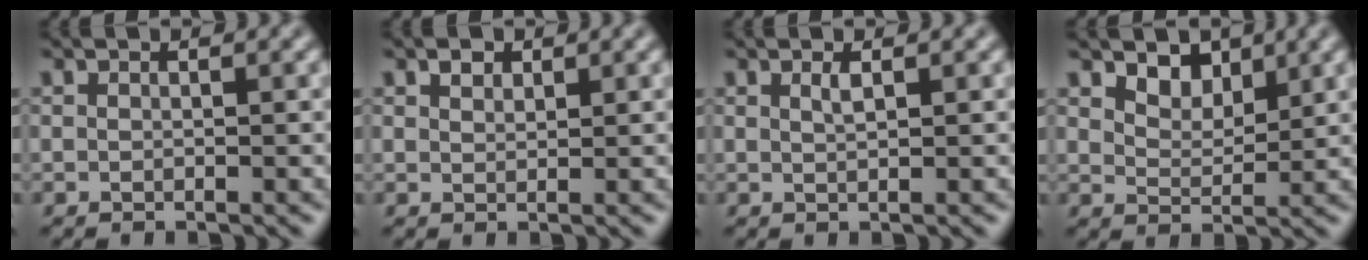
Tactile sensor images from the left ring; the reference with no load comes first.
{"total": 1.1, "force": [0.8, 0.6, 0.4], "torque": [-0.007, 0.002, 0.015]}
{"total": 0.9, "force": [0.5, 0.2, 0.7], "torque": [-0.012, 0.001, 0.009]}
{"total": 2.7, "force": [2.0, 1.4, 1.1], "torque": [-0.026, -0.013, 0.037]}